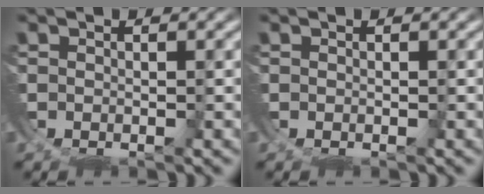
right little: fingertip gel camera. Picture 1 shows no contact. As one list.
[{"total": 0.0}]